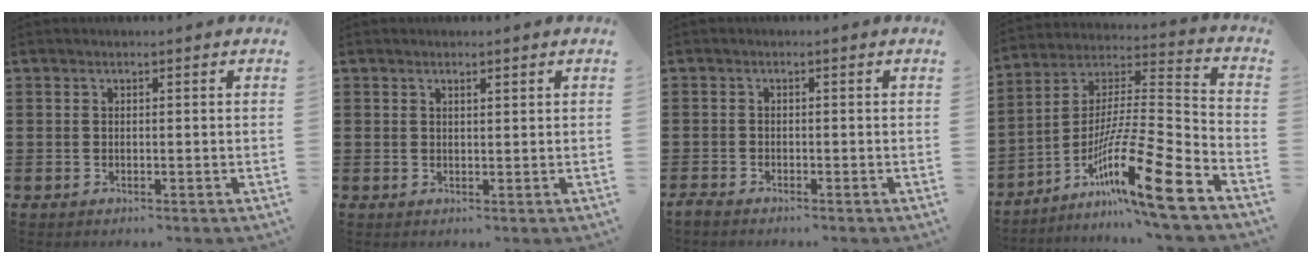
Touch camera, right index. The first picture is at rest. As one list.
[{"total": 0.8, "force": [0.5, 0.2, 0.5], "torque": [-0.010, 0.001, 0.009]}, {"total": 1.2, "force": [-1.2, 0.2, 0.1], "torque": [-0.006, 0.001, -0.025]}, {"total": 15.9, "force": [-9.4, 1.4, 12.8], "torque": [-0.229, 0.004, -0.172]}]